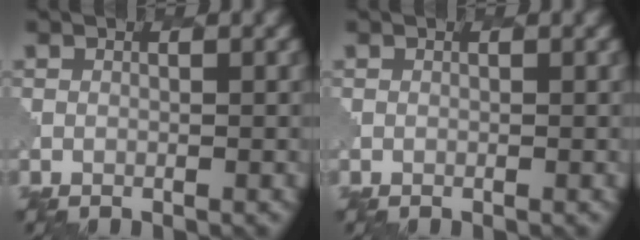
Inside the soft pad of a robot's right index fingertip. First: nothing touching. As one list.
[{"total": 0.0}]